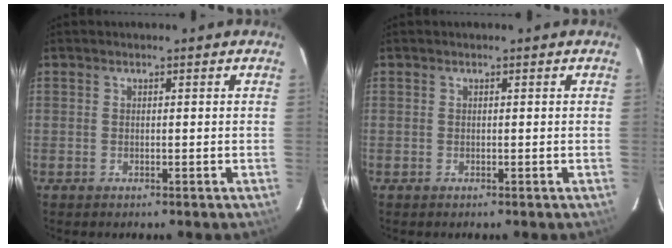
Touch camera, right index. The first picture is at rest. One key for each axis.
{"total": 0.0}